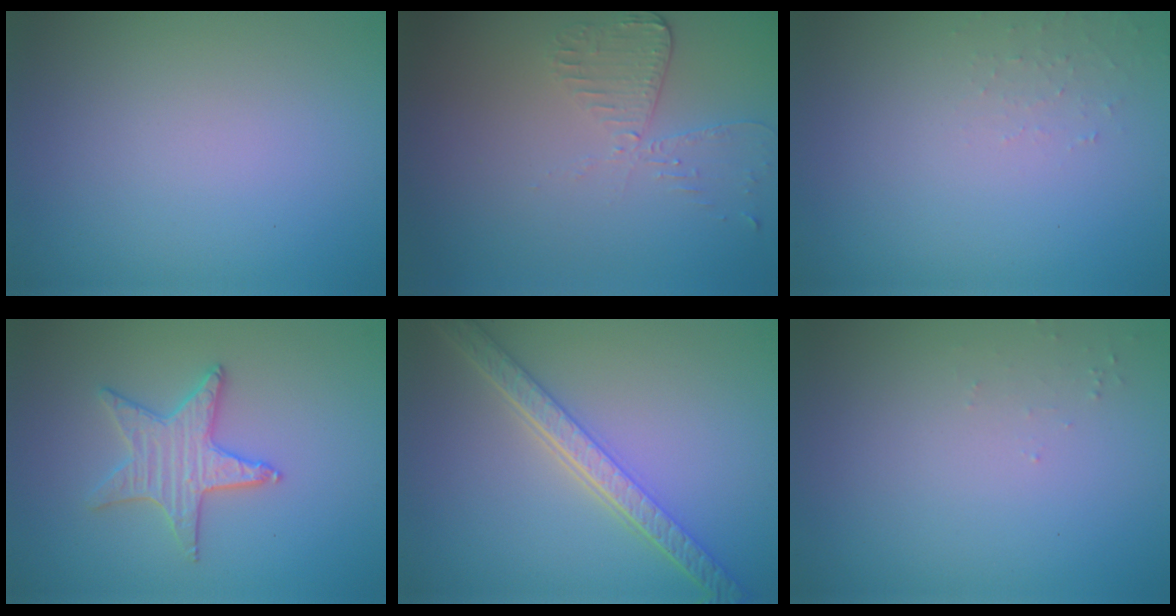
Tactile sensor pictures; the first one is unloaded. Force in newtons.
{"total": 2.6, "press": 2.3, "slide": 1.2}
{"total": 1.1, "press": 1.0, "slide": 0.2}
{"total": 3.2, "press": 3.2, "slide": 0.2}
{"total": 5.1, "press": 4.2, "slide": 2.9}
{"total": 0.6, "press": 0.6, "slide": 0.2}